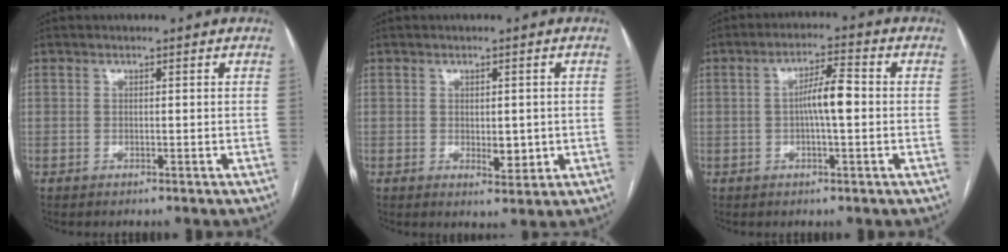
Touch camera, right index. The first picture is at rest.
{"total": 3.5, "force": [-0.3, 1.8, 3.0], "torque": [-0.039, -0.005, 0.005]}
{"total": 5.8, "force": [-0.1, 0.9, 5.7], "torque": [-0.103, 0.012, -0.004]}